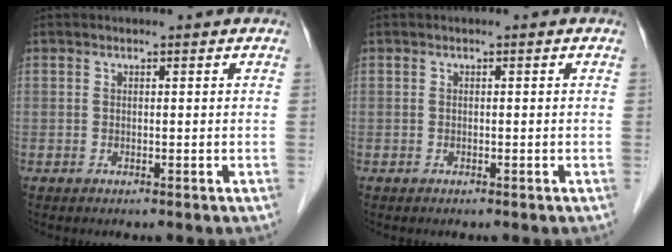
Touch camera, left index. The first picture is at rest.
{"total": 0.0}